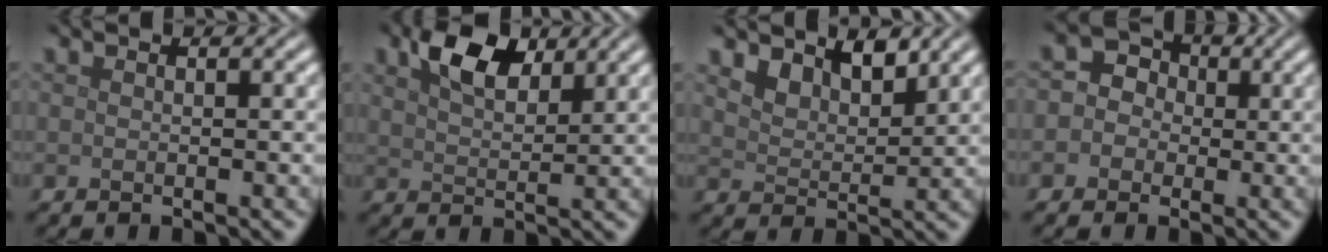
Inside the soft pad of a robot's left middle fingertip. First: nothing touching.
{"total": 5.2, "force": [3.2, 2.5, 3.2], "torque": [-0.058, 0.008, 0.055]}
{"total": 3.2, "force": [2.5, 1.4, 1.4], "torque": [-0.035, -0.009, 0.042]}
{"total": 3.1, "force": [-0.1, 2.9, 1.0], "torque": [0.002, 0.014, -0.014]}